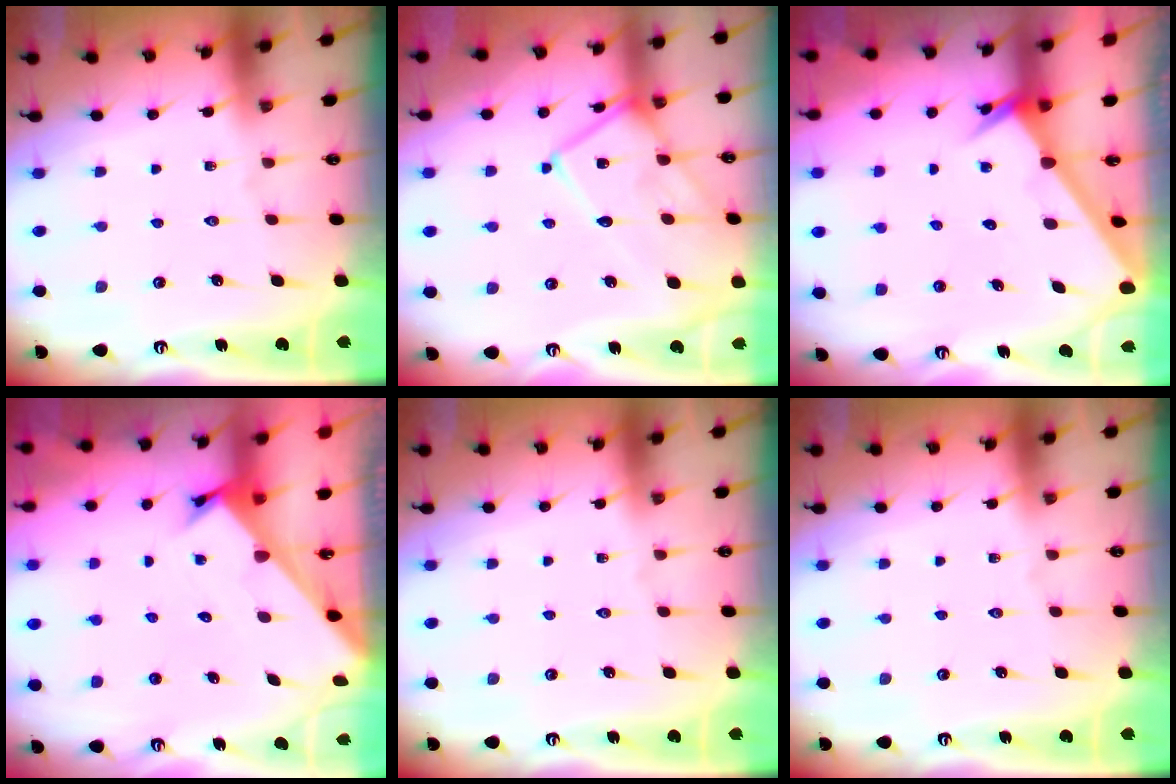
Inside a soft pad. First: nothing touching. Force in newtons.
{"total": 14.7, "press": 14.6, "slide": 1.4}
{"total": 2.6, "press": 2.6, "slide": 0.2}
{"total": 2.3, "press": 2.3, "slide": 0.2}
{"total": 0.0}
{"total": 0.0}